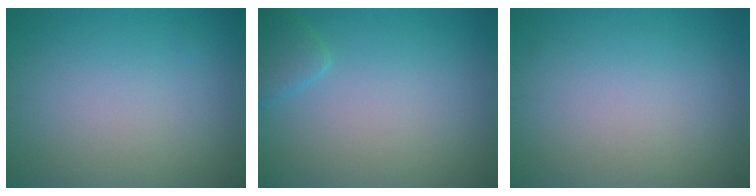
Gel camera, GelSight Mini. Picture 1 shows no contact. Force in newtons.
{"total": 1.7, "press": 1.7, "slide": 0.1}
{"total": 0.0}